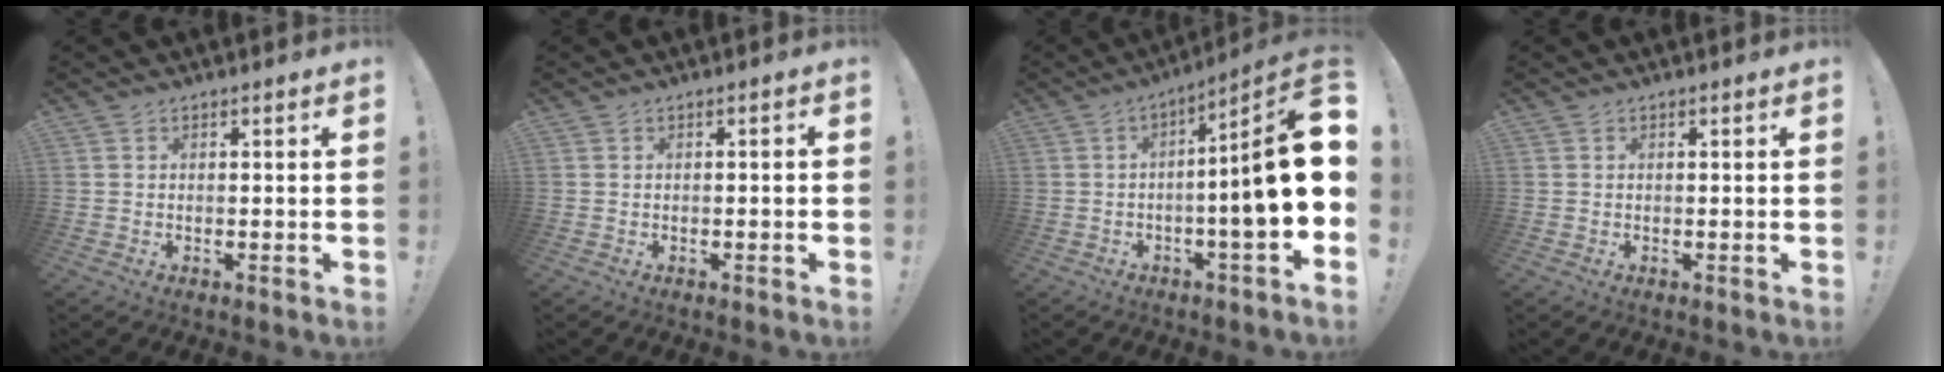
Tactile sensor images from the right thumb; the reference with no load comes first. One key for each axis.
{"total": 0.9, "fx": -0.5, "fy": -0.2, "fz": 0.7, "tx": -0.013, "ty": -0.001, "tz": -0.009}
{"total": 16.5, "fx": -0.7, "fy": 0.4, "fz": 16.5, "tx": -0.255, "ty": -0.013, "tz": -0.019}
{"total": 0.0}